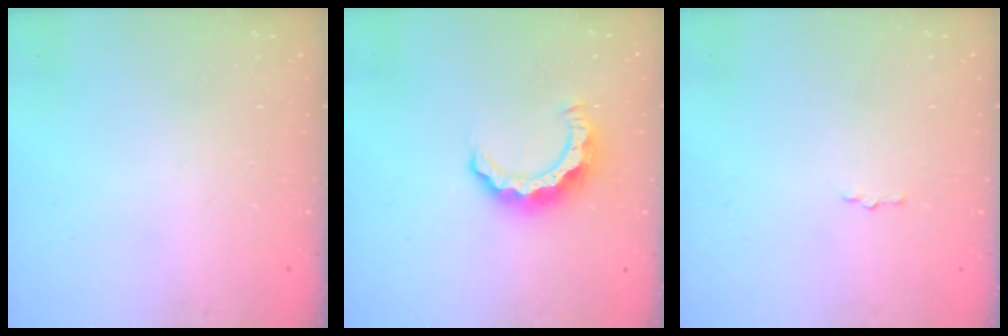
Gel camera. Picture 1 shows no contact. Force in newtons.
{"total": 8.1, "press": 8.0, "slide": 0.3}
{"total": 1.5, "press": 1.5, "slide": 0.2}